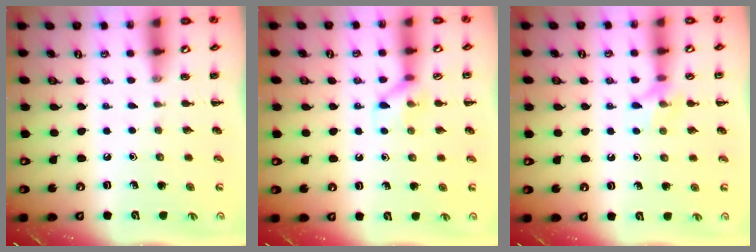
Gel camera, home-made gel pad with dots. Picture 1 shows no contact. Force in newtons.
{"total": 7.2, "press": 7.2, "slide": 0.7}
{"total": 7.8, "press": 7.7, "slide": 0.9}